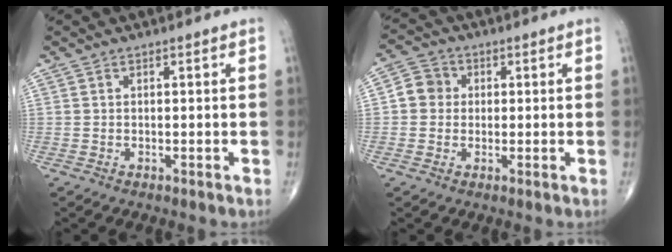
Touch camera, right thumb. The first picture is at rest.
{"total": 4.7, "force": [0.3, 4.4, 1.6], "torque": [-0.011, 0.009, -0.004]}